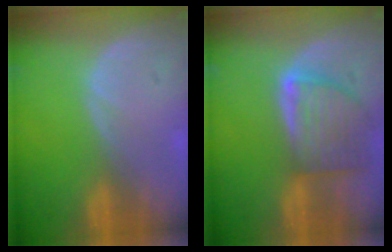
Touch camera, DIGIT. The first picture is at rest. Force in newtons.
{"total": 8.1, "press": 7.3, "slide": 3.5}